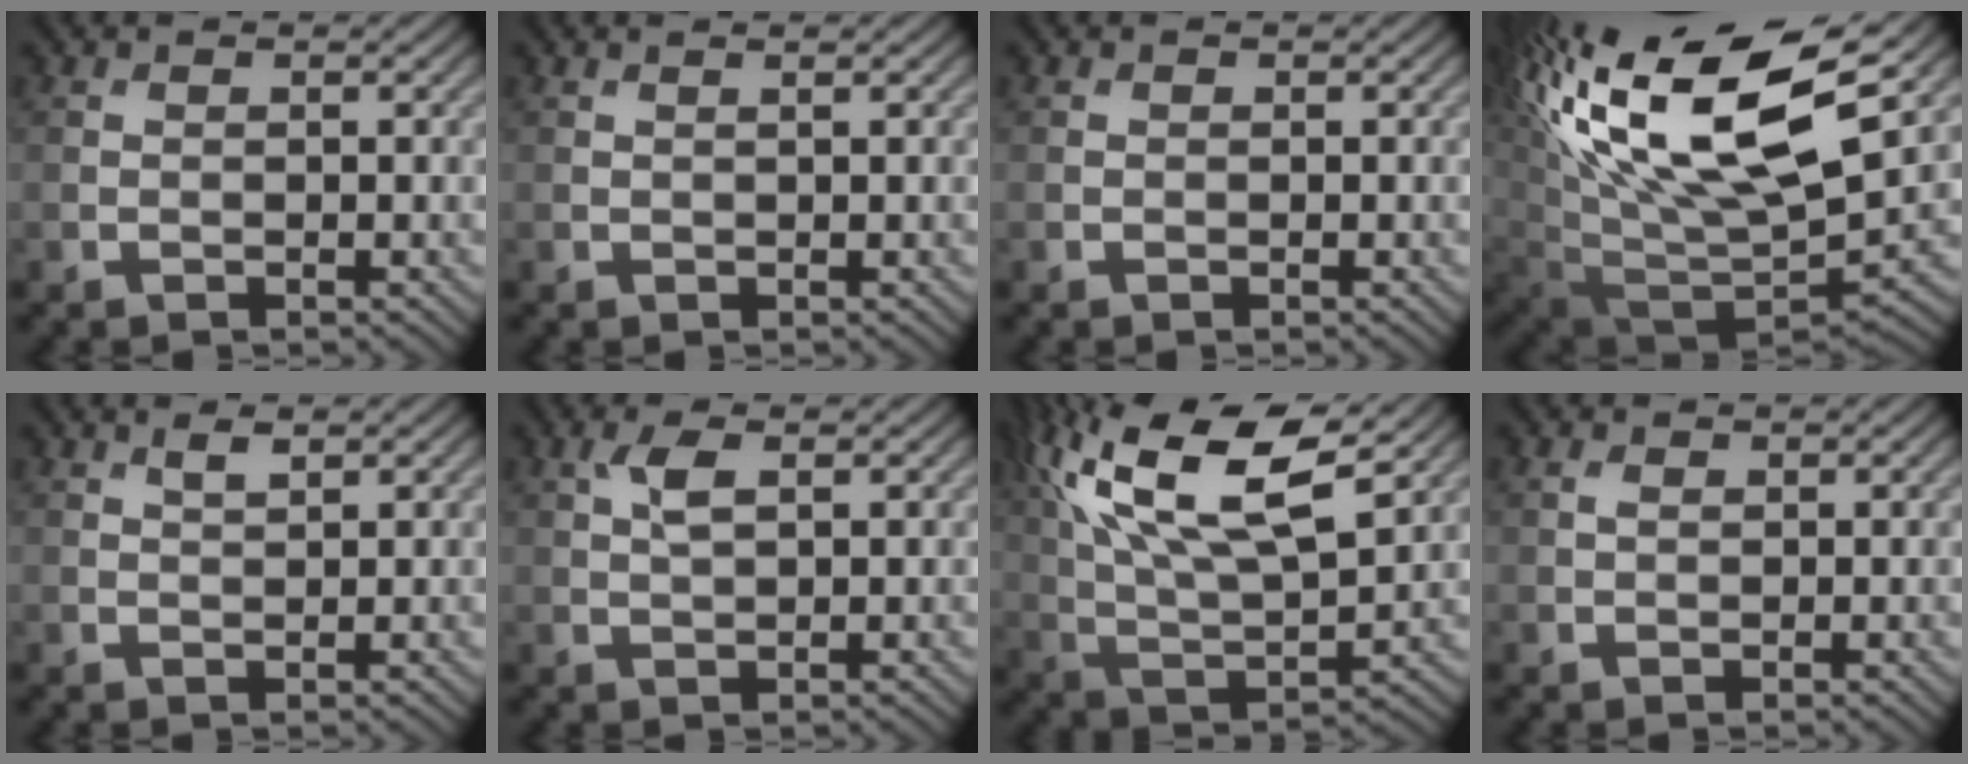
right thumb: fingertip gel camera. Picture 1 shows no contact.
{"total": 0.6, "force": [0.4, 0.0, 0.4], "torque": [-0.011, 0.003, 0.003]}
{"total": 0.0}
{"total": 19.9, "force": [9.1, 9.7, 14.8], "torque": [-0.292, 0.007, 0.178]}
{"total": 1.3, "force": [0.9, 0.4, 0.9], "torque": [-0.022, 0.000, 0.018]}
{"total": 2.7, "force": [1.0, 1.1, 2.3], "torque": [-0.053, 0.005, 0.019]}
{"total": 17.6, "force": [8.7, 6.6, 13.7], "torque": [-0.300, 0.026, 0.145]}
{"total": 1.0, "force": [0.4, 0.6, 0.7], "torque": [-0.017, 0.003, 0.006]}